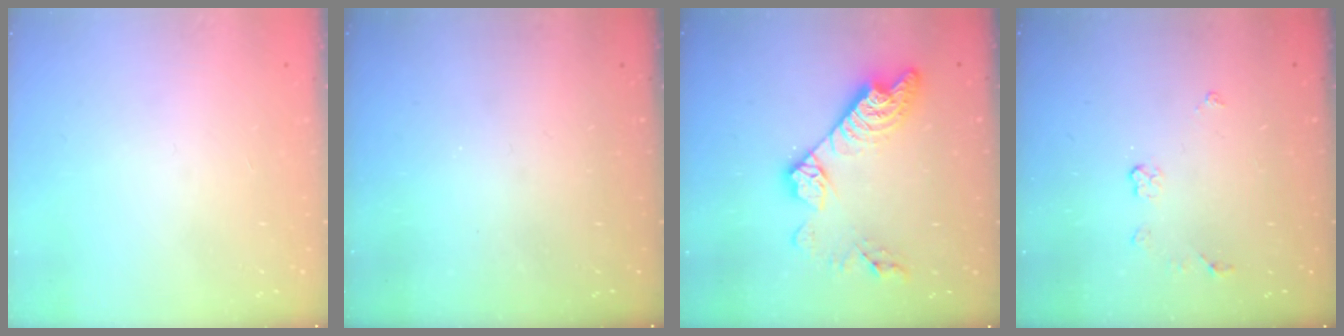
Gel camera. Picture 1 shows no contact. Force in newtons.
{"total": 0.0}
{"total": 16.4, "press": 16.3, "slide": 1.1}
{"total": 3.7, "press": 3.6, "slide": 0.7}